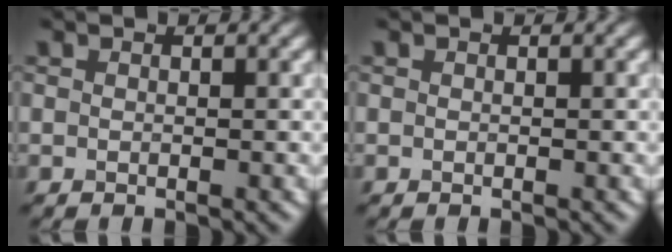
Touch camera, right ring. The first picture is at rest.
{"total": 0.0}